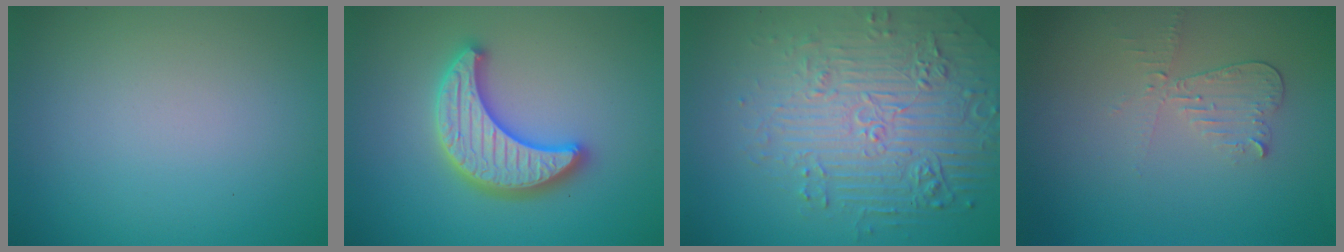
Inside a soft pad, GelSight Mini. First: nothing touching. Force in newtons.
{"total": 4.8, "press": 4.7, "slide": 1.1}
{"total": 7.0, "press": 5.3, "slide": 4.6}
{"total": 2.1, "press": 2.1, "slide": 0.4}